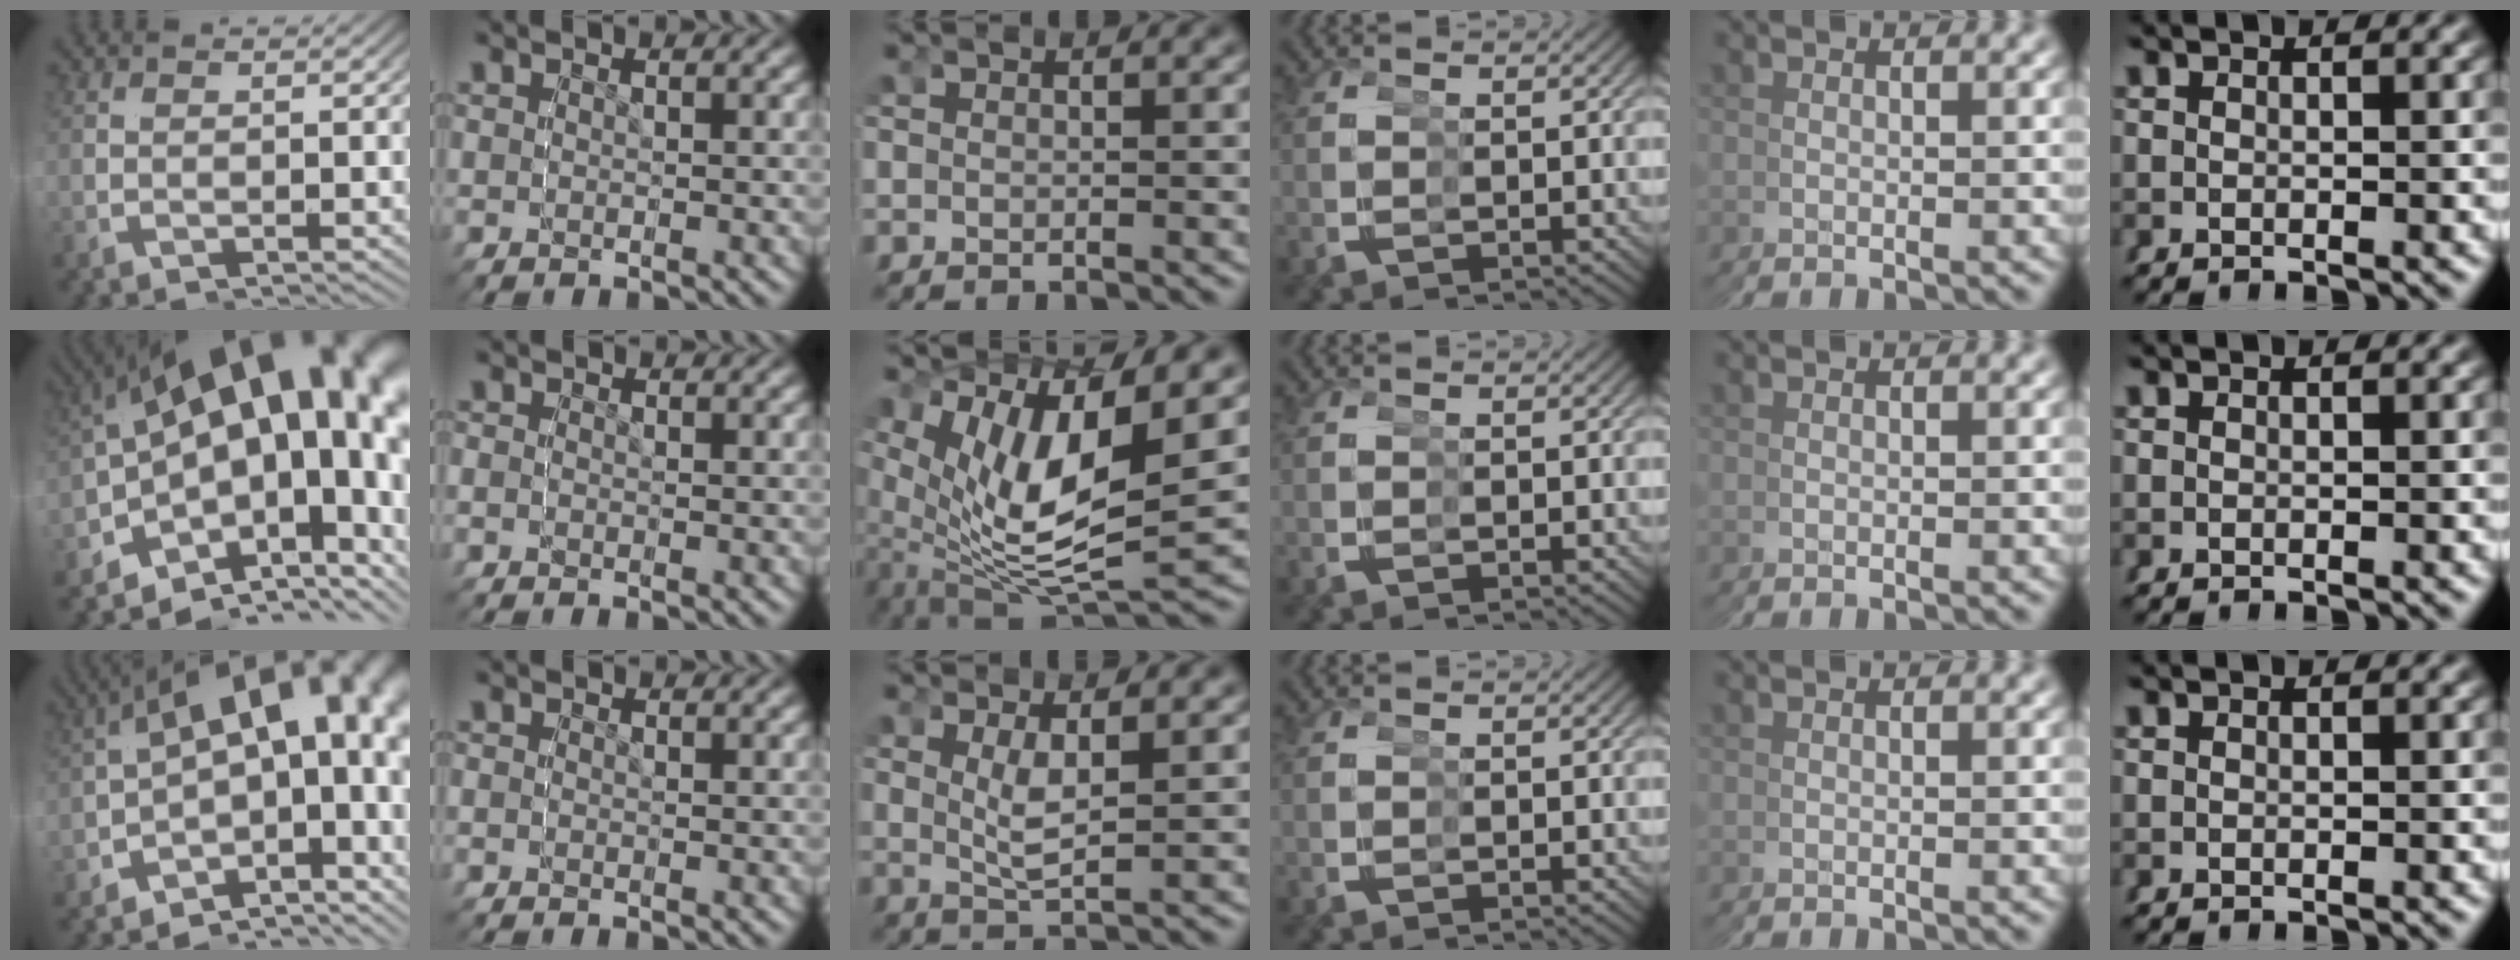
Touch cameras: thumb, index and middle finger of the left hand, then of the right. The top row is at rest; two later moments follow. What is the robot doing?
{"motion": "grasp_and_lifting", "object": "legos"}